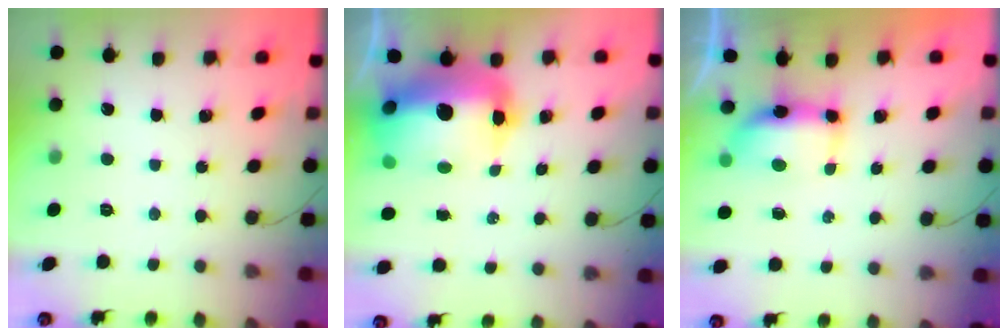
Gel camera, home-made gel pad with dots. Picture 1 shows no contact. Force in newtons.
{"total": 18.9, "press": 18.4, "slide": 4.4}
{"total": 7.0, "press": 6.9, "slide": 1.1}